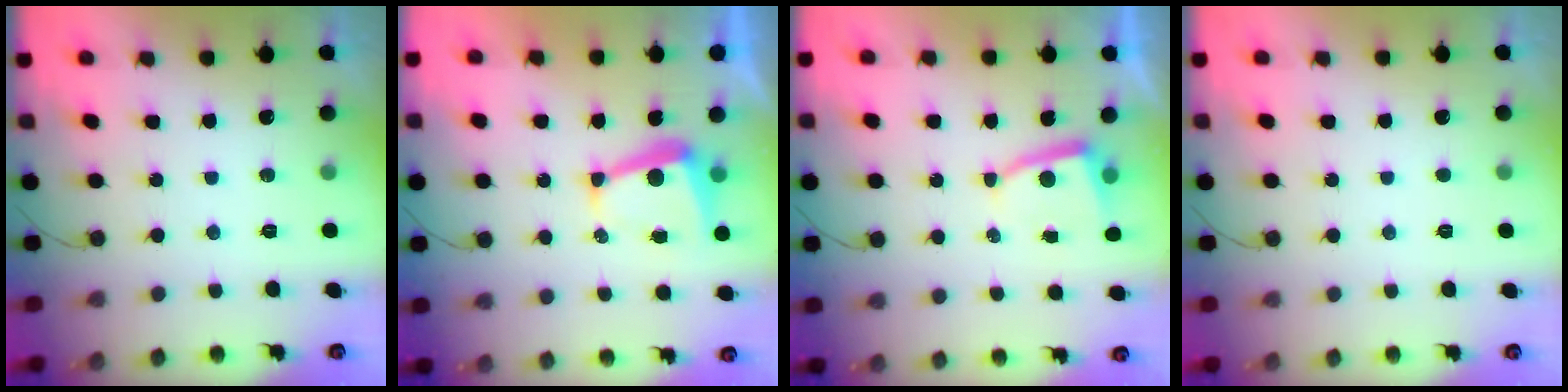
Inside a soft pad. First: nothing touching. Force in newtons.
{"total": 5.7, "press": 5.7, "slide": 0.8}
{"total": 4.0, "press": 3.9, "slide": 0.5}
{"total": 1.6, "press": 1.6, "slide": 0.2}